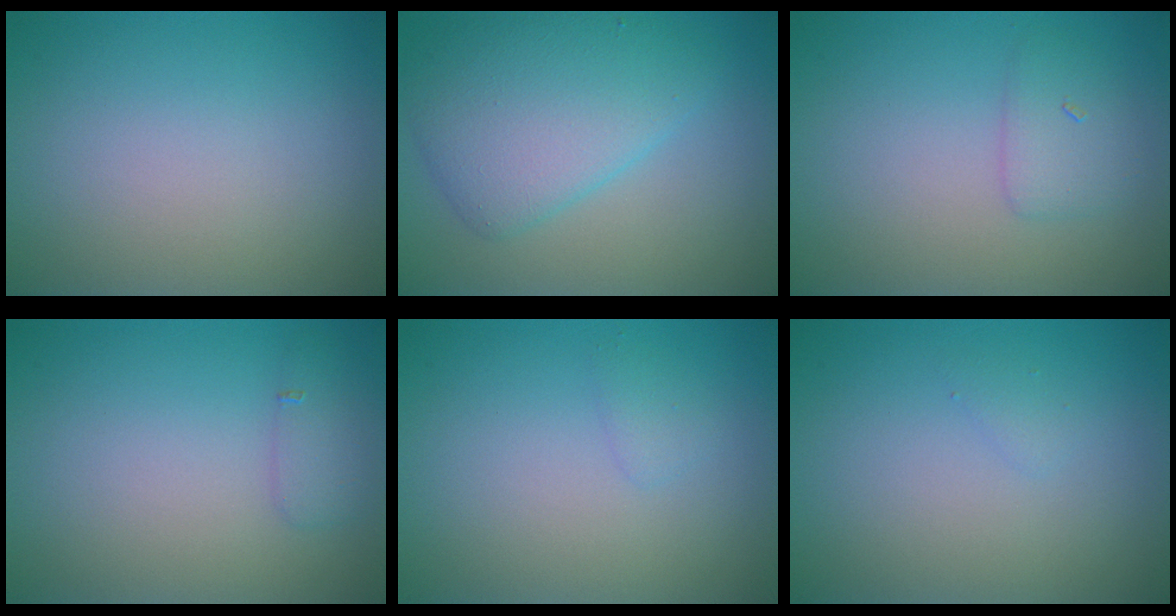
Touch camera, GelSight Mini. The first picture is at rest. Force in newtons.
{"total": 6.1, "press": 6.1, "slide": 0.1}
{"total": 1.8, "press": 1.8, "slide": 0.1}
{"total": 1.4, "press": 1.4, "slide": 0.0}
{"total": 0.8, "press": 0.8, "slide": 0.0}
{"total": 0.5, "press": 0.5, "slide": 0.1}